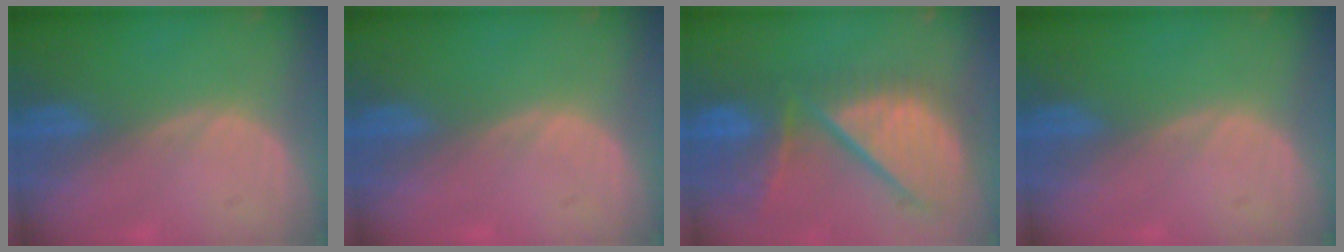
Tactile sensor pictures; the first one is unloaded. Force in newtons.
{"total": 0.0}
{"total": 12.8, "press": 10.8, "slide": 7.0}
{"total": 0.0}